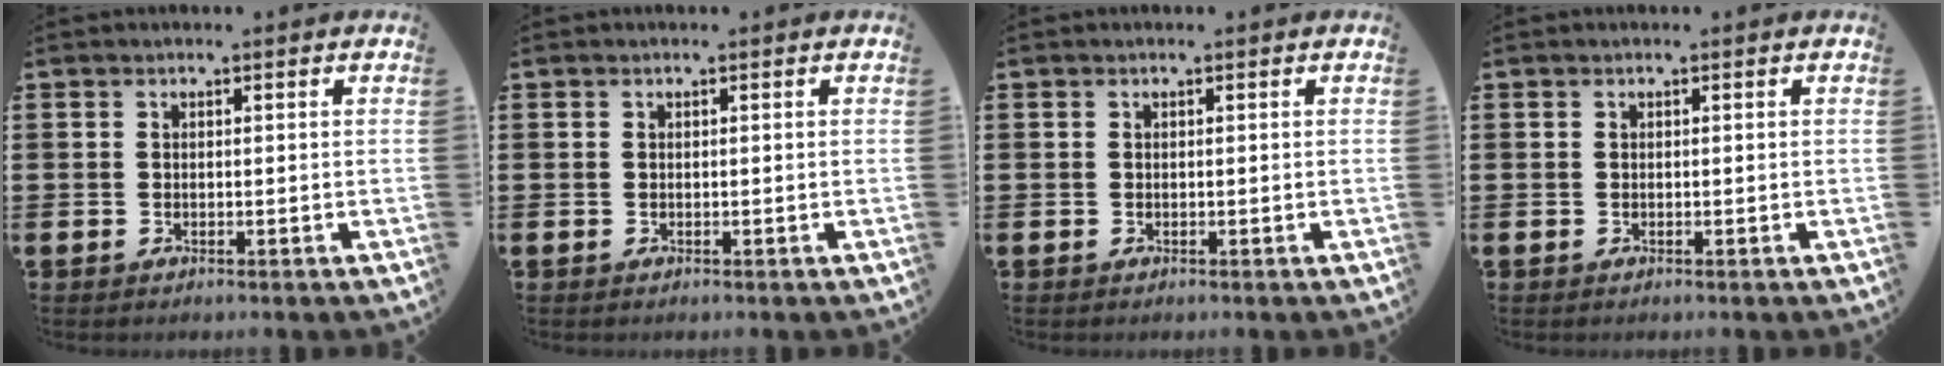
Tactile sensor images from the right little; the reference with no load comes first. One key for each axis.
{"total": 0.0}
{"total": 0.0}
{"total": 0.0}